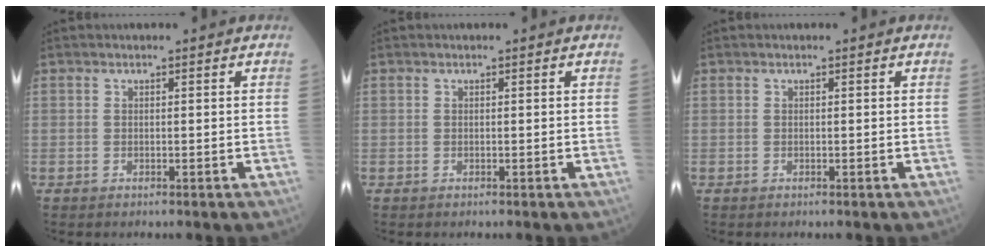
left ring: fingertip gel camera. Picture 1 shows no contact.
{"total": 0.0}
{"total": 0.0}